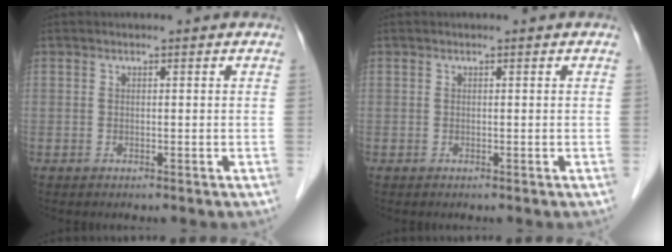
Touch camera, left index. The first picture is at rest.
{"total": 0.0}